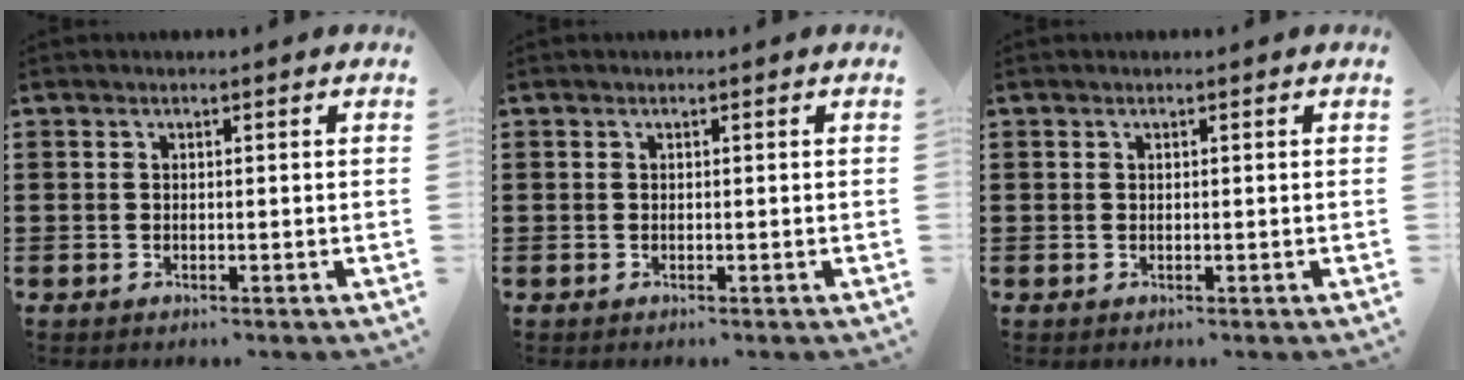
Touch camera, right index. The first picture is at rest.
{"total": 0.0}
{"total": 0.0}